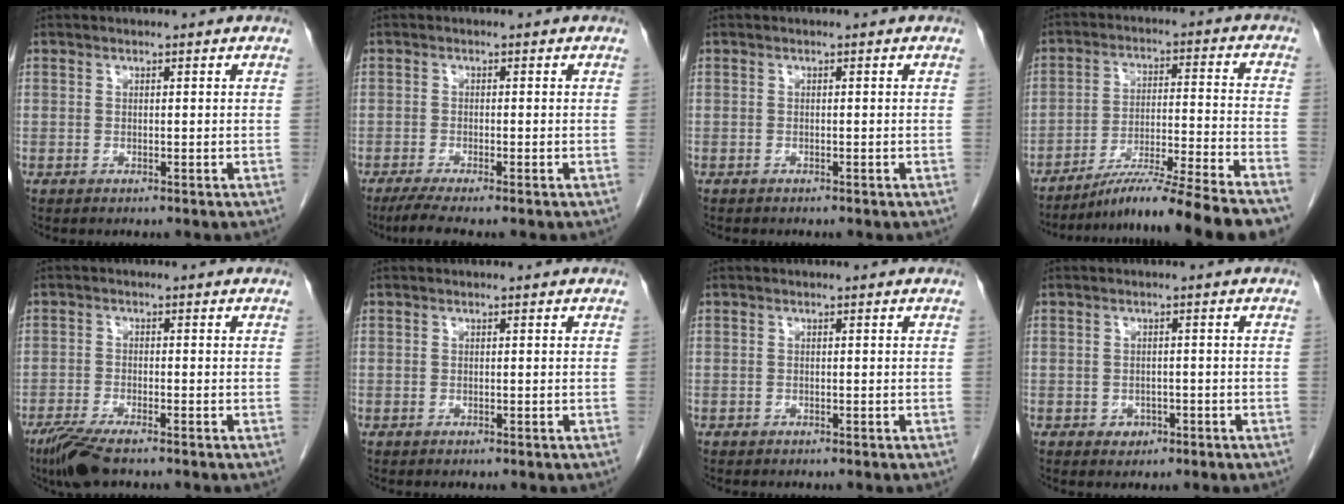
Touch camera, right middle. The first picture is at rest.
{"total": 4.2, "force": [-3.2, -0.1, 2.7], "torque": [-0.047, -0.012, -0.056]}
{"total": 0.6, "force": [-0.5, 0.2, 0.2], "torque": [-0.006, 0.001, -0.009]}
{"total": 16.6, "force": [-14.2, -2.2, 8.4], "torque": [-0.115, -0.013, -0.228]}
{"total": 5.8, "force": [-4.2, 0.8, 3.8], "torque": [-0.077, -0.015, -0.075]}
{"total": 0.0}
{"total": 0.0}
{"total": 1.8, "force": [-0.9, 1.5, 0.6], "torque": [-0.005, 0.006, -0.005]}